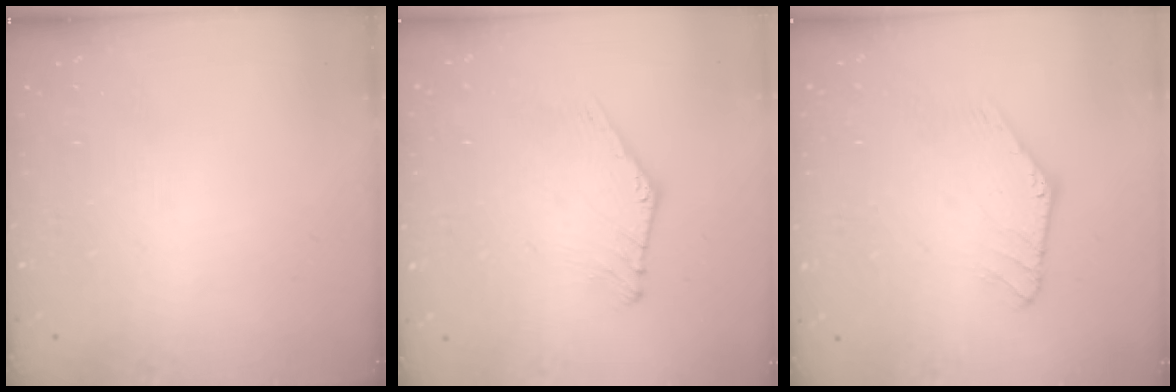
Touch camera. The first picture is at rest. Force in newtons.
{"total": 2.0, "press": 2.0, "slide": 0.0}
{"total": 1.4, "press": 1.4, "slide": 0.0}